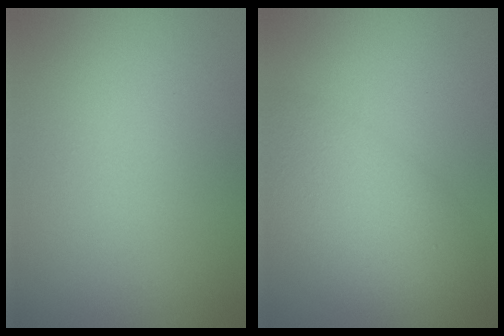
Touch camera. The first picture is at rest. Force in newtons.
{"total": 6.0, "press": 6.0, "slide": 0.1}